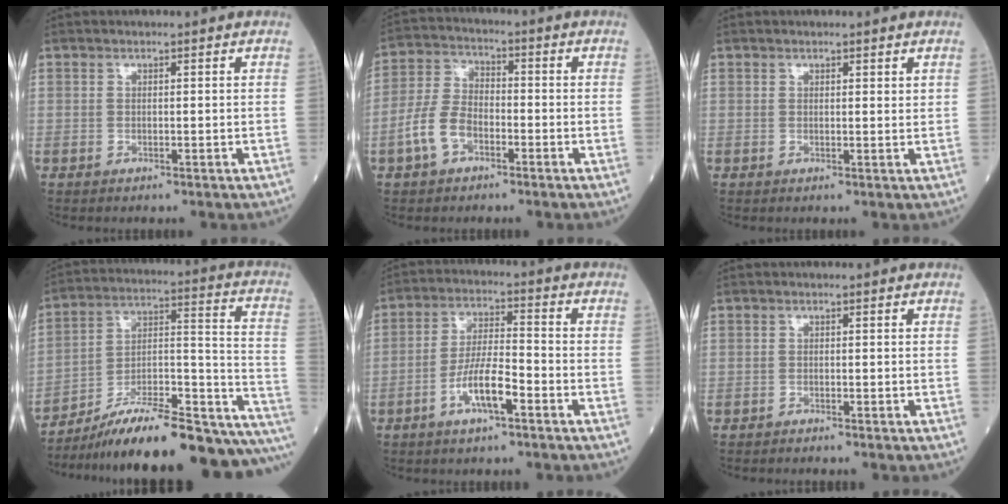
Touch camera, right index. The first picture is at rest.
{"total": 6.9, "force": [-3.1, 4.0, 4.7], "torque": [-0.113, 0.014, -0.067]}
{"total": 1.0, "force": [0.8, 0.3, 0.4], "torque": [-0.007, -0.003, 0.012]}
{"total": 26.0, "force": [-21.3, 3.9, 14.4], "torque": [-0.142, 0.037, -0.318]}
{"total": 7.3, "force": [-3.6, 1.3, 6.3], "torque": [-0.122, 0.005, -0.068]}
{"total": 1.1, "force": [-1.1, -0.1, 0.3], "torque": [-0.005, 0.001, -0.017]}